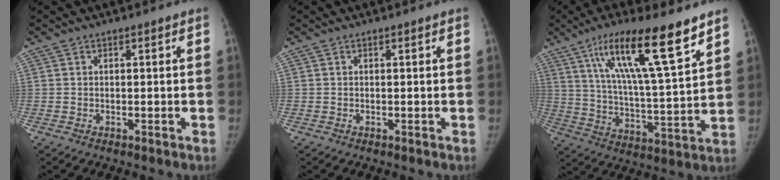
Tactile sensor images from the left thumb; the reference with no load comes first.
{"total": 0.0}
{"total": 19.8, "force": [11.9, 3.1, 15.5], "torque": [-0.247, -0.044, 0.209]}